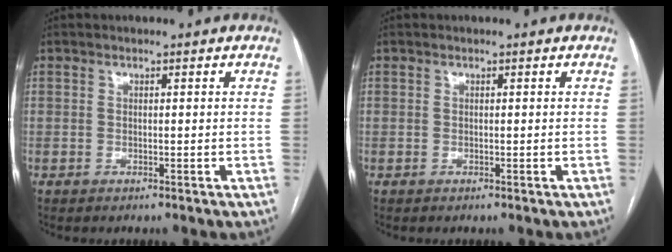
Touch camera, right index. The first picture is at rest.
{"total": 0.0}